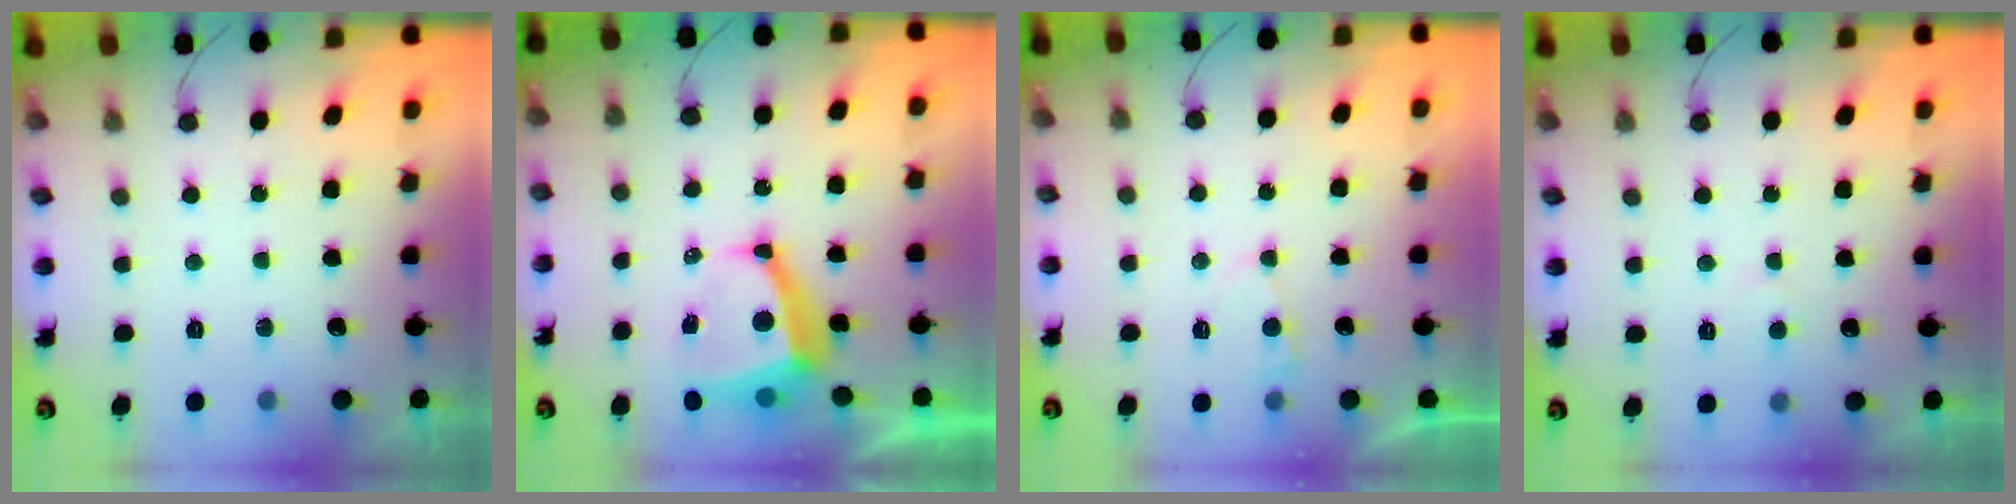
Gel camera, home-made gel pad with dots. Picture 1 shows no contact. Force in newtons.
{"total": 8.8, "press": 8.7, "slide": 1.1}
{"total": 2.0, "press": 2.0, "slide": 0.3}
{"total": 2.3, "press": 2.3, "slide": 0.2}